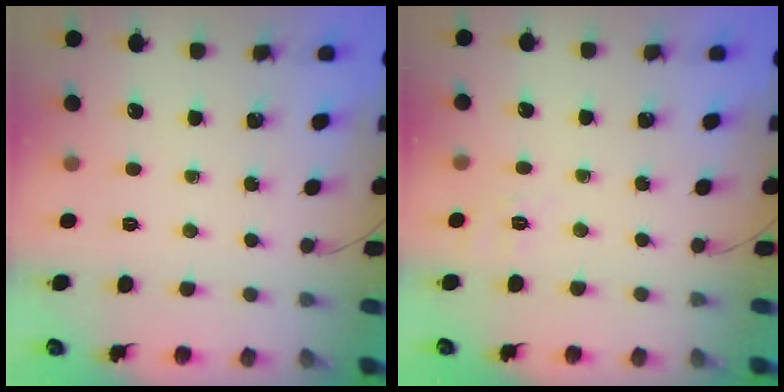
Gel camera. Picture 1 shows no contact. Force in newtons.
{"total": 1.8, "press": 0.1, "slide": 1.8}